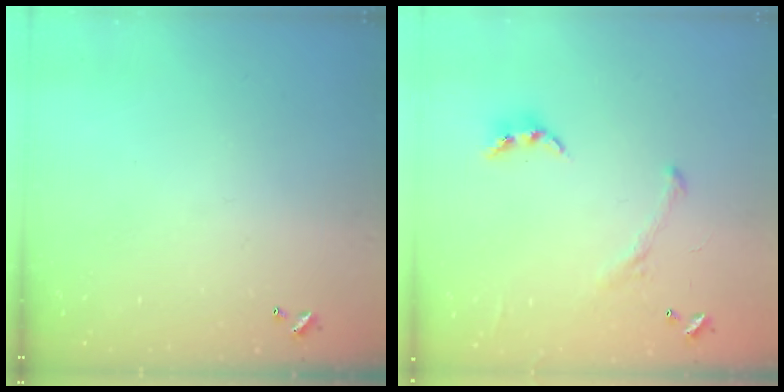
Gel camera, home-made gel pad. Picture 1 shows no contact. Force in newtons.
{"total": 1.6, "press": 1.4, "slide": 0.8}